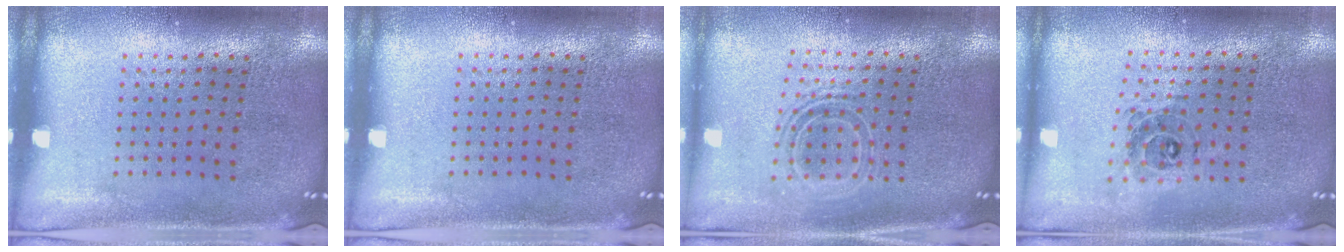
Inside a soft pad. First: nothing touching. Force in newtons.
{"total": 0.0}
{"total": 1.6, "press": 1.3, "slide": 0.9}
{"total": 0.8, "press": 0.8, "slide": 0.0}